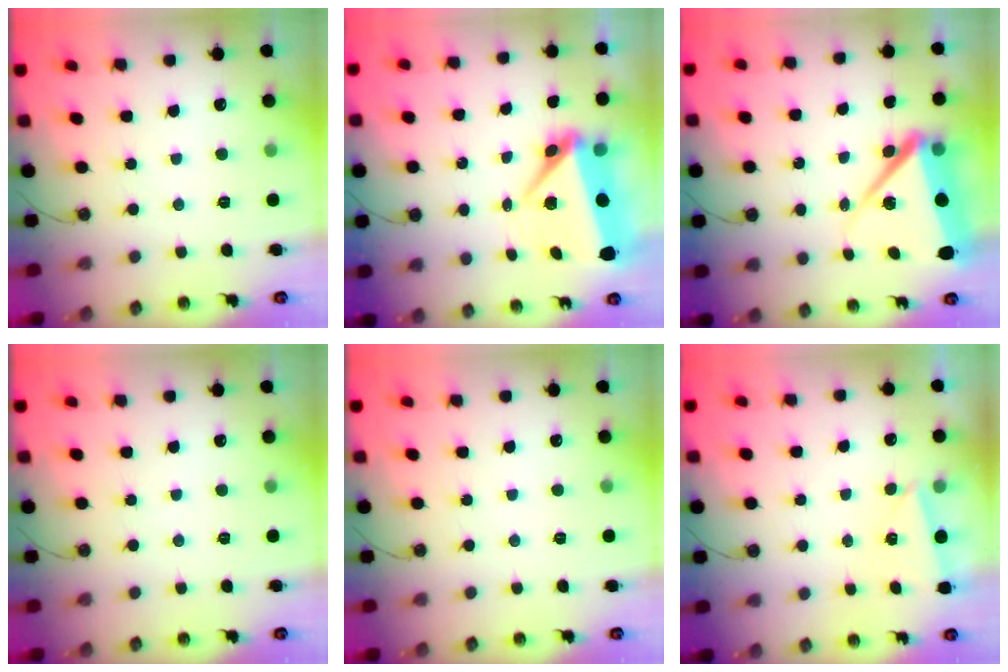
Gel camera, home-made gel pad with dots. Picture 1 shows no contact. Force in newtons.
{"total": 8.4, "press": 8.1, "slide": 1.9}
{"total": 11.7, "press": 11.6, "slide": 1.0}
{"total": 0.0}
{"total": 0.0}
{"total": 2.4, "press": 1.8, "slide": 1.7}